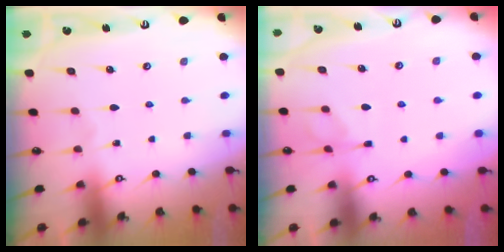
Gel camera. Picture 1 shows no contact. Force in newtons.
{"total": 1.3, "press": 0.5, "slide": 1.2}